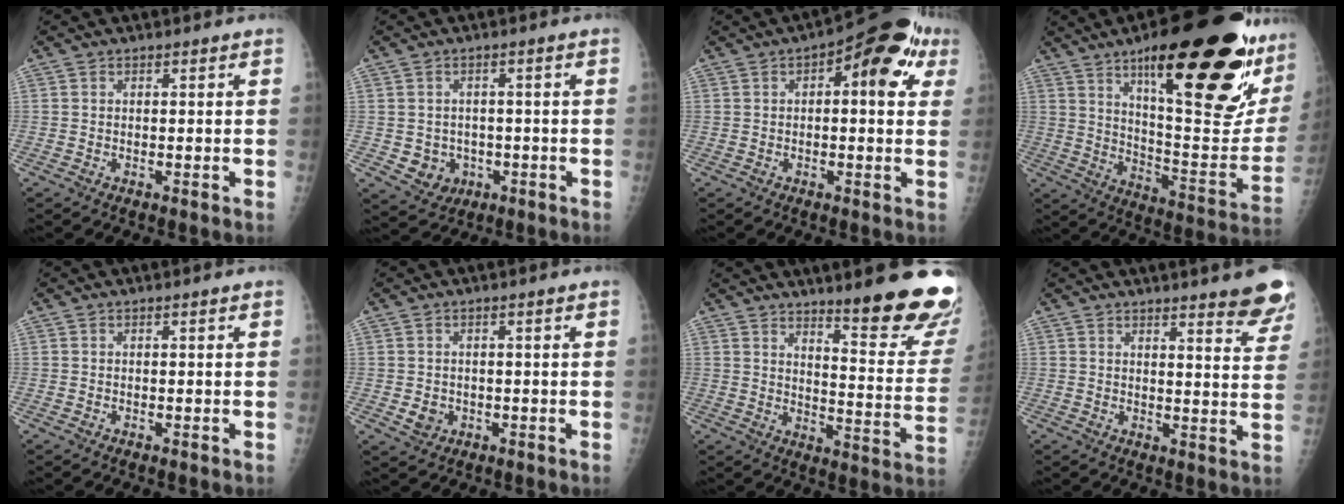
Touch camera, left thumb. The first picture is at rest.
{"total": 5.1, "force": [-1.1, 4.6, 1.8], "torque": [-0.005, 0.009, -0.005]}
{"total": 12.7, "force": [4.2, 5.1, 10.8], "torque": [-0.109, 0.018, 0.045]}
{"total": 34.4, "force": [17.0, 9.2, 28.5], "torque": [-0.317, -0.043, 0.267]}
{"total": 0.0}
{"total": 2.6, "force": [-0.4, 2.2, 1.3], "torque": [-0.014, 0.001, 0.000]}
{"total": 19.3, "force": [13.5, 3.0, 13.4], "torque": [-0.146, -0.104, 0.183]}
{"total": 9.4, "force": [7.2, 1.5, 5.9], "torque": [-0.047, -0.043, 0.078]}